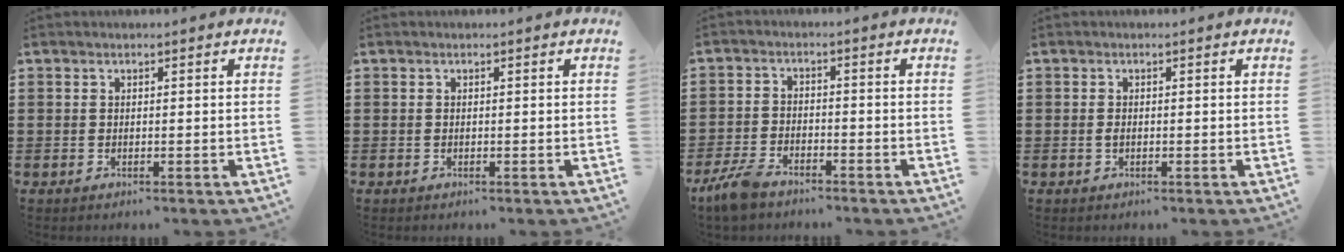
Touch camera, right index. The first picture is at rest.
{"total": 0.0}
{"total": 3.9, "force": [-3.2, 1.2, 1.9], "torque": [-0.053, 0.000, -0.065]}
{"total": 0.7, "force": [-0.1, 0.3, 0.6], "torque": [-0.015, -0.003, -0.001]}